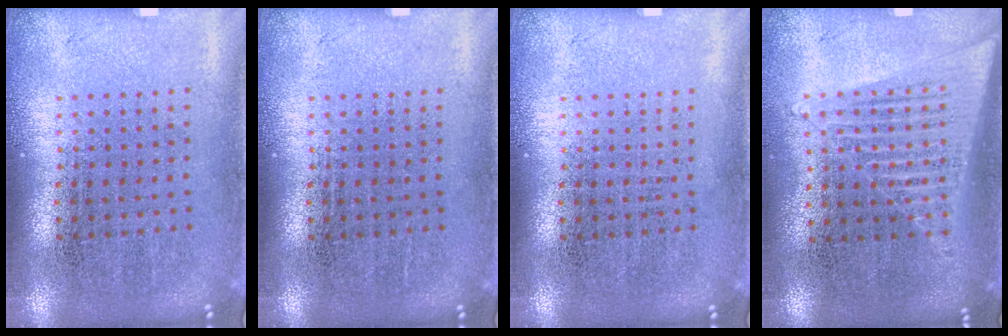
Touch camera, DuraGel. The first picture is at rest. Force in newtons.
{"total": 0.0}
{"total": 0.0}
{"total": 1.5, "press": 1.4, "slide": 0.5}